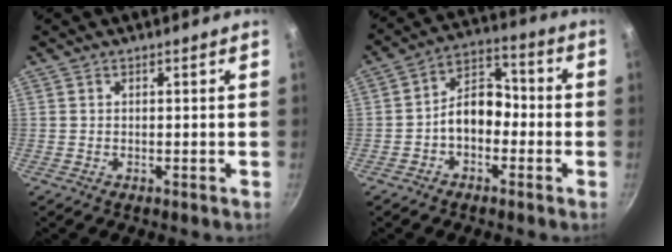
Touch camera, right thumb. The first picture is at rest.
{"total": 9.0, "force": [-2.1, 6.3, 6.1], "torque": [-0.059, 0.045, -0.050]}